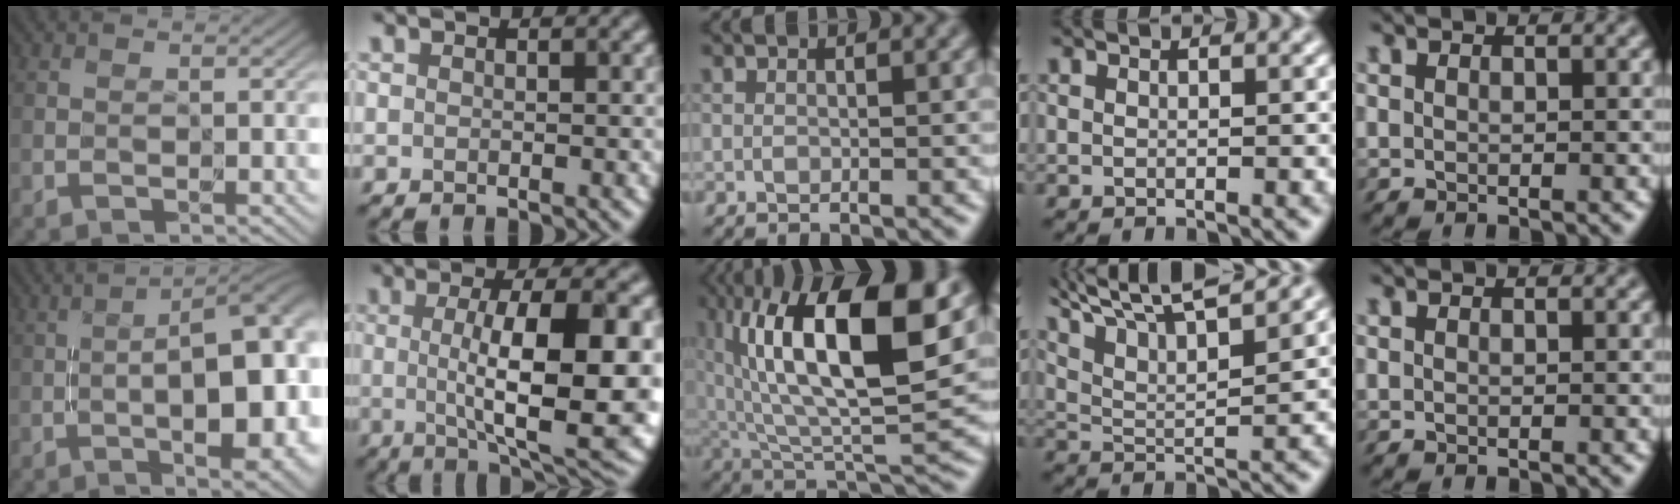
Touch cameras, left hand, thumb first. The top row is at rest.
{"thumb": {"total": 13.8, "force": [-2.5, 4.9, 12.7], "torque": [-0.149, 0.002, -0.040]}, "index": {"total": 12.1, "force": [-0.8, 3.1, 11.7], "torque": [-0.166, -0.003, 0.003]}, "middle": {"total": 14.8, "force": [4.3, 5.6, 13.0], "torque": [-0.231, 0.015, 0.080]}, "ring": {"total": 14.0, "force": [9.9, 4.4, 8.9], "torque": [-0.174, 0.054, 0.139]}}